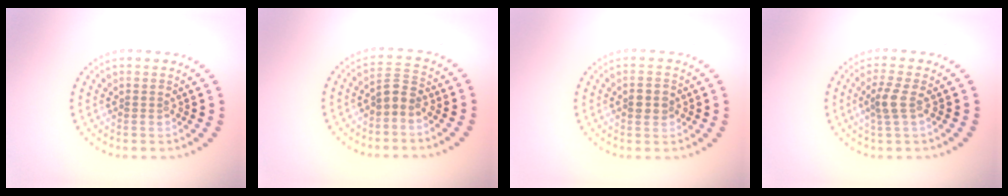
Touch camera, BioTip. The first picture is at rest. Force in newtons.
{"total": 1.8, "press": 1.6, "slide": 1.0}
{"total": 2.2, "press": 2.2, "slide": 0.1}
{"total": 2.0, "press": 1.7, "slide": 1.1}